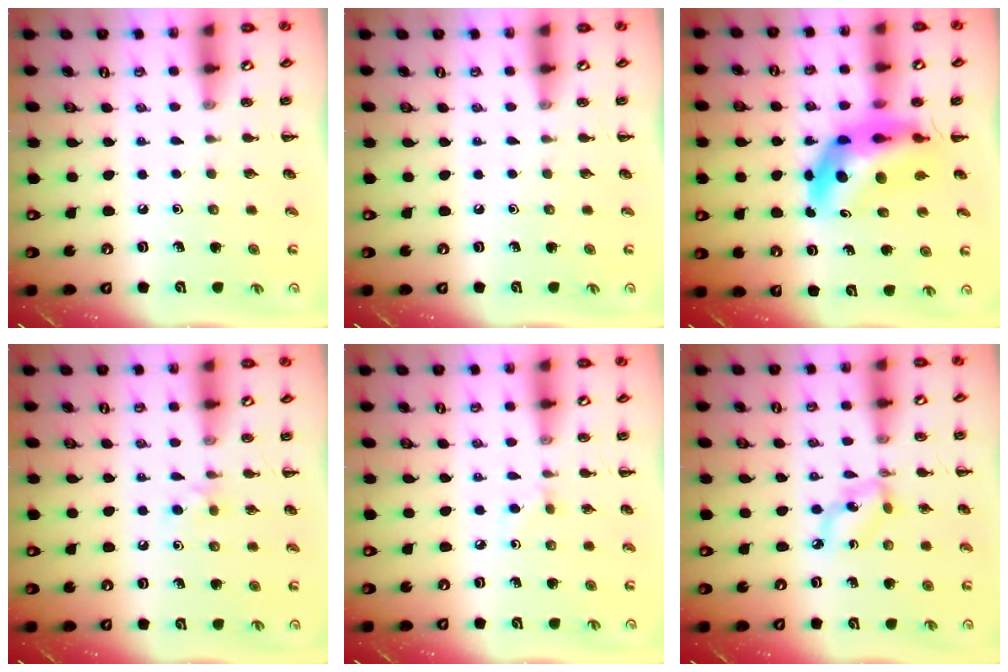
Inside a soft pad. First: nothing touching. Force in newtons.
{"total": 0.0}
{"total": 13.4, "press": 12.8, "slide": 4.0}
{"total": 4.1, "press": 3.8, "slide": 1.6}
{"total": 2.0, "press": 1.8, "slide": 0.8}
{"total": 5.0, "press": 4.9, "slide": 1.2}